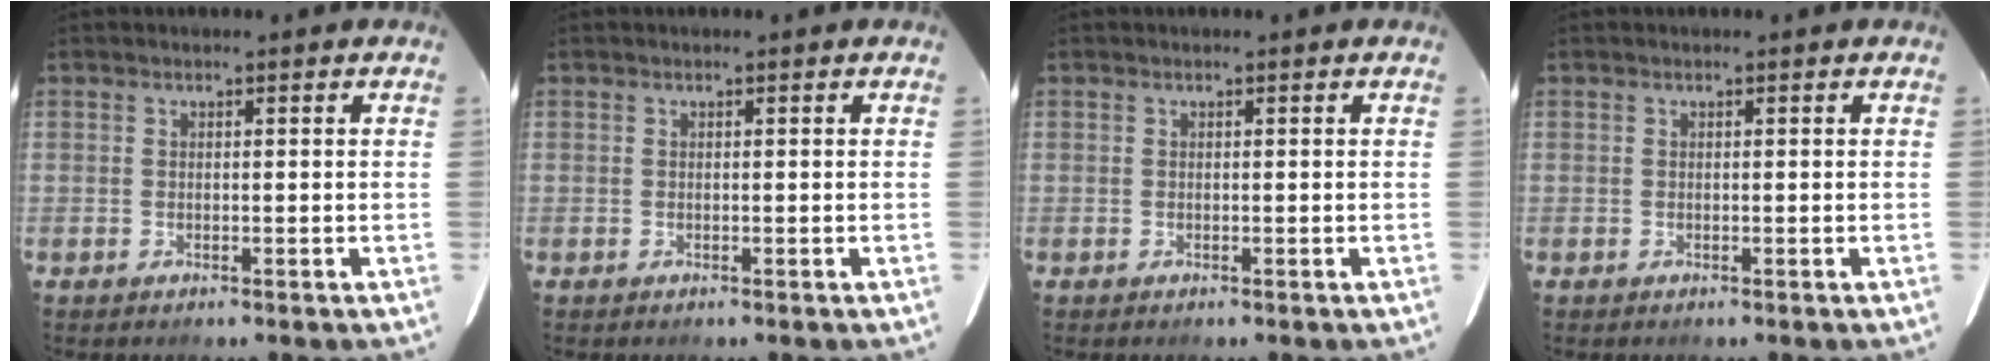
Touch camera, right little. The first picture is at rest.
{"total": 0.0}
{"total": 0.0}
{"total": 0.0}